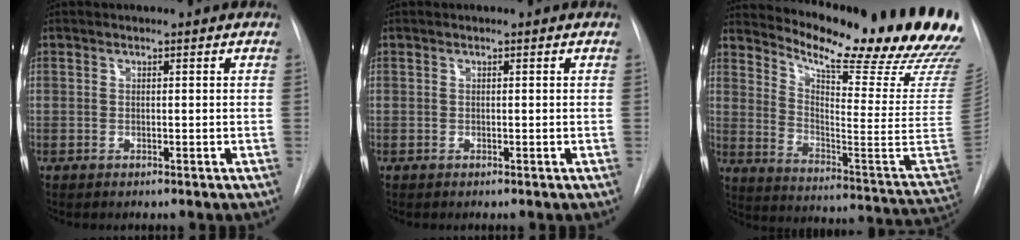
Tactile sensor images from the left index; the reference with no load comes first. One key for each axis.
{"total": 0.0}
{"total": 26.1, "fx": 22.2, "fy": 0.4, "fz": 13.6, "tx": -0.217, "ty": -0.115, "tz": 0.292}